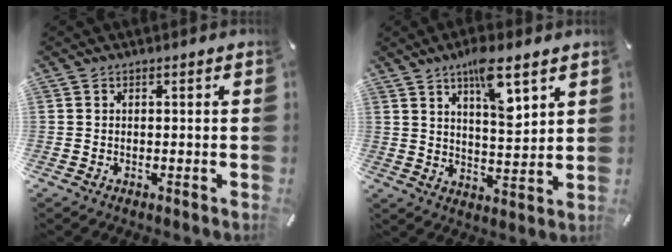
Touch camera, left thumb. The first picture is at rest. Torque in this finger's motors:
{"motor_torque": [1.75, 1.67, 1.29, -1.32, 0.40]}